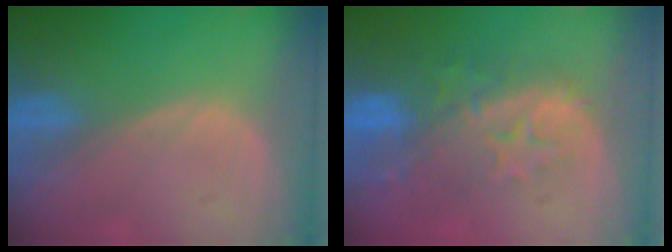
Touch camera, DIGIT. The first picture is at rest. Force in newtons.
{"total": 10.1, "press": 8.7, "slide": 5.1}